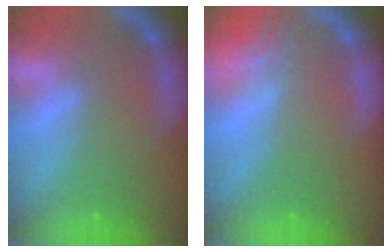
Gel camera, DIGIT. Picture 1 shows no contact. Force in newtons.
{"total": 3.0}